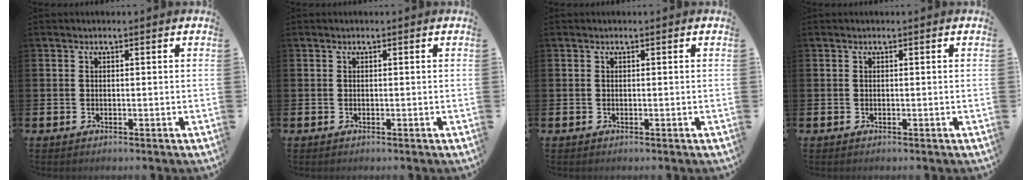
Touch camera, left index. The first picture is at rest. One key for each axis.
{"total": 0.0}
{"total": 0.0}
{"total": 0.0}